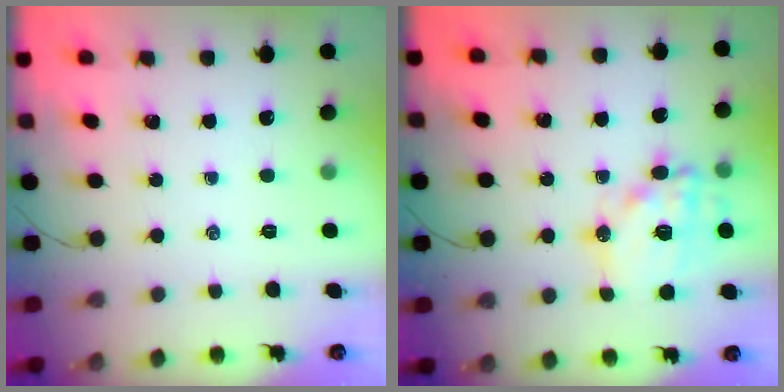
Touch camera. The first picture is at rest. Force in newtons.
{"total": 16.1, "press": 15.9, "slide": 2.8}